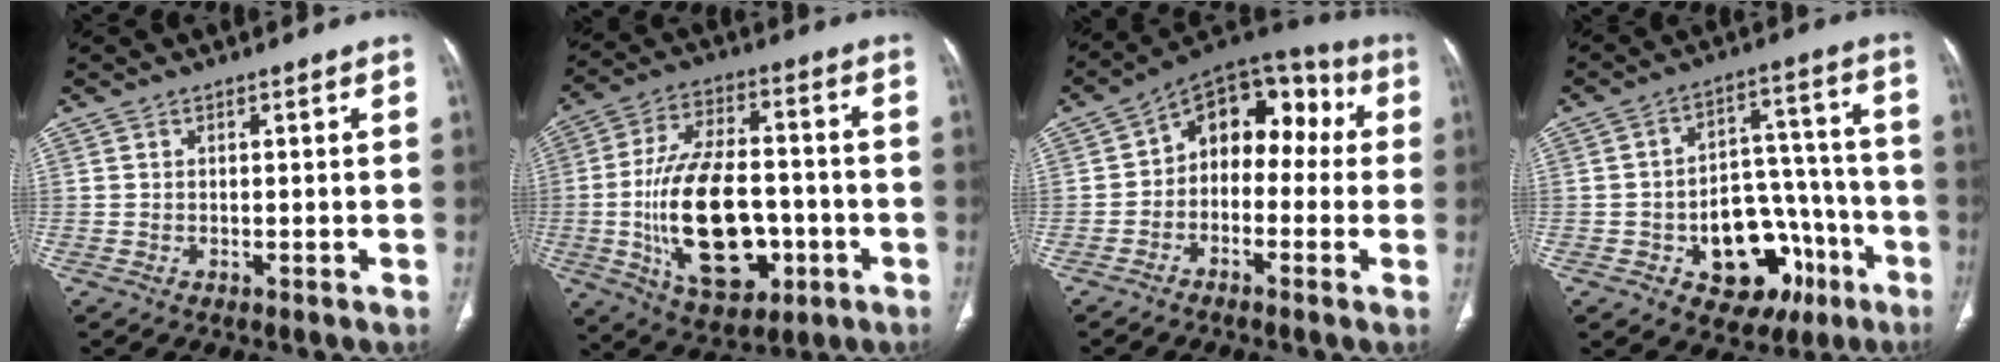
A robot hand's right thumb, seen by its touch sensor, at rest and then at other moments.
{"total": 21.2, "force": [-4.4, 11.9, 17.0], "torque": [-0.280, 0.018, -0.058]}
{"total": 13.3, "force": [0.2, 9.2, 9.6], "torque": [-0.083, 0.058, -0.018]}
{"total": 17.7, "force": [-7.3, 11.7, 11.1], "torque": [-0.098, 0.066, -0.091]}